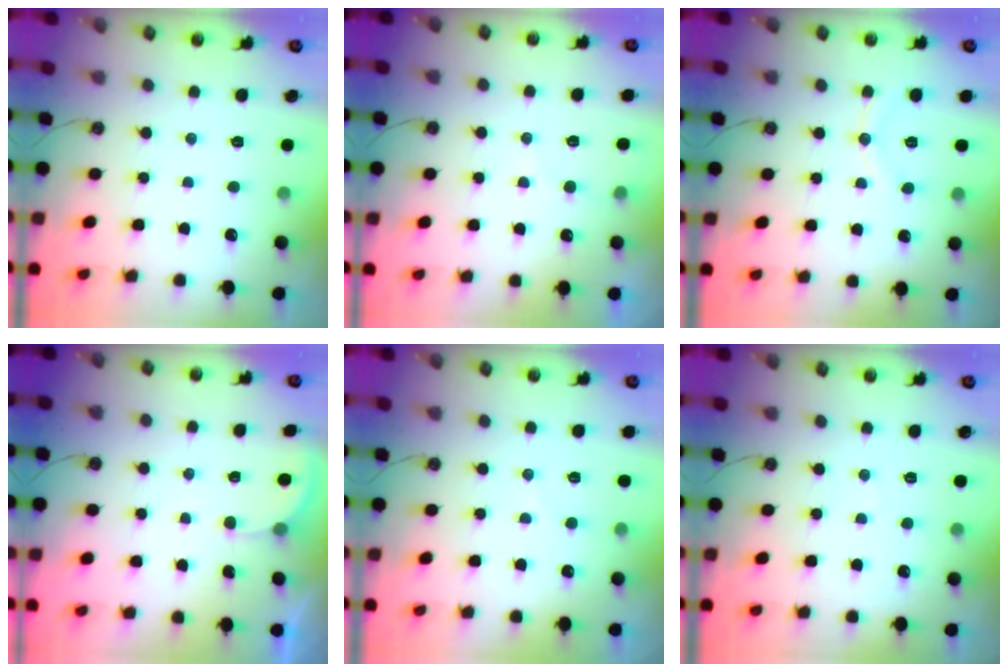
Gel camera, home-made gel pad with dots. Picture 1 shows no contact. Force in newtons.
{"total": 5.1, "press": 5.1, "slide": 0.5}
{"total": 7.6, "press": 7.6, "slide": 0.8}
{"total": 2.7, "press": 2.7, "slide": 0.3}
{"total": 2.7, "press": 2.4, "slide": 1.2}
{"total": 2.0, "press": 2.0, "slide": 0.1}